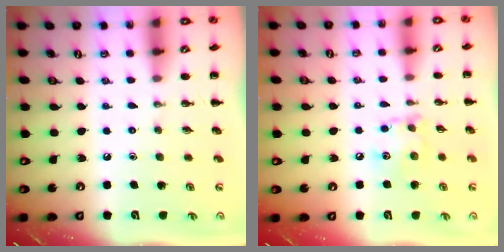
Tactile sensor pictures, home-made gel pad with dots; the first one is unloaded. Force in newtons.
{"total": 8.3, "press": 8.2, "slide": 0.4}